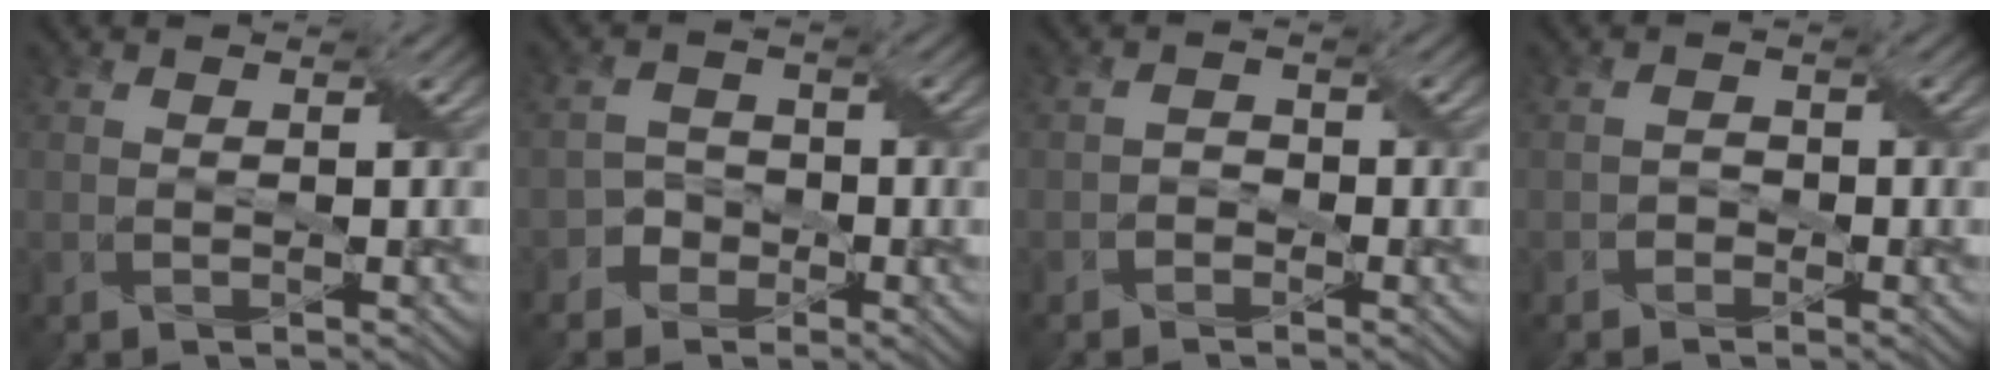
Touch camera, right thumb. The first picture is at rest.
{"total": 2.8, "force": [-1.7, 2.2, 0.5], "torque": [-0.004, 0.006, -0.039]}
{"total": 1.5, "force": [-1.1, 1.0, 0.5], "torque": [-0.011, 0.007, -0.025]}
{"total": 1.4, "force": [-1.0, 0.9, 0.4], "torque": [-0.008, 0.006, -0.022]}